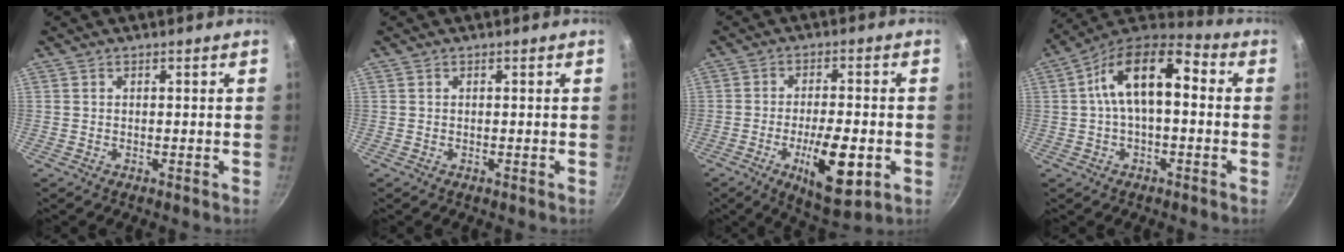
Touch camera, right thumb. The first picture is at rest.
{"total": 0.0}
{"total": 12.7, "force": [-3.9, 4.3, 11.2], "torque": [-0.174, 0.008, -0.054]}
{"total": 14.9, "force": [1.7, 7.6, 12.7], "torque": [-0.203, 0.039, 0.011]}